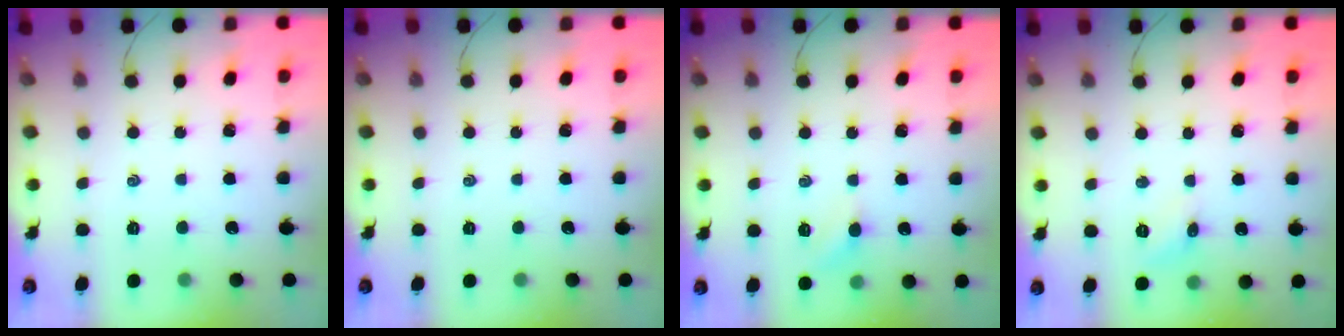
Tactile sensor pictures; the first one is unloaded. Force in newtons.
{"total": 0.0}
{"total": 4.6, "press": 4.3, "slide": 1.4}
{"total": 5.1, "press": 4.8, "slide": 1.6}